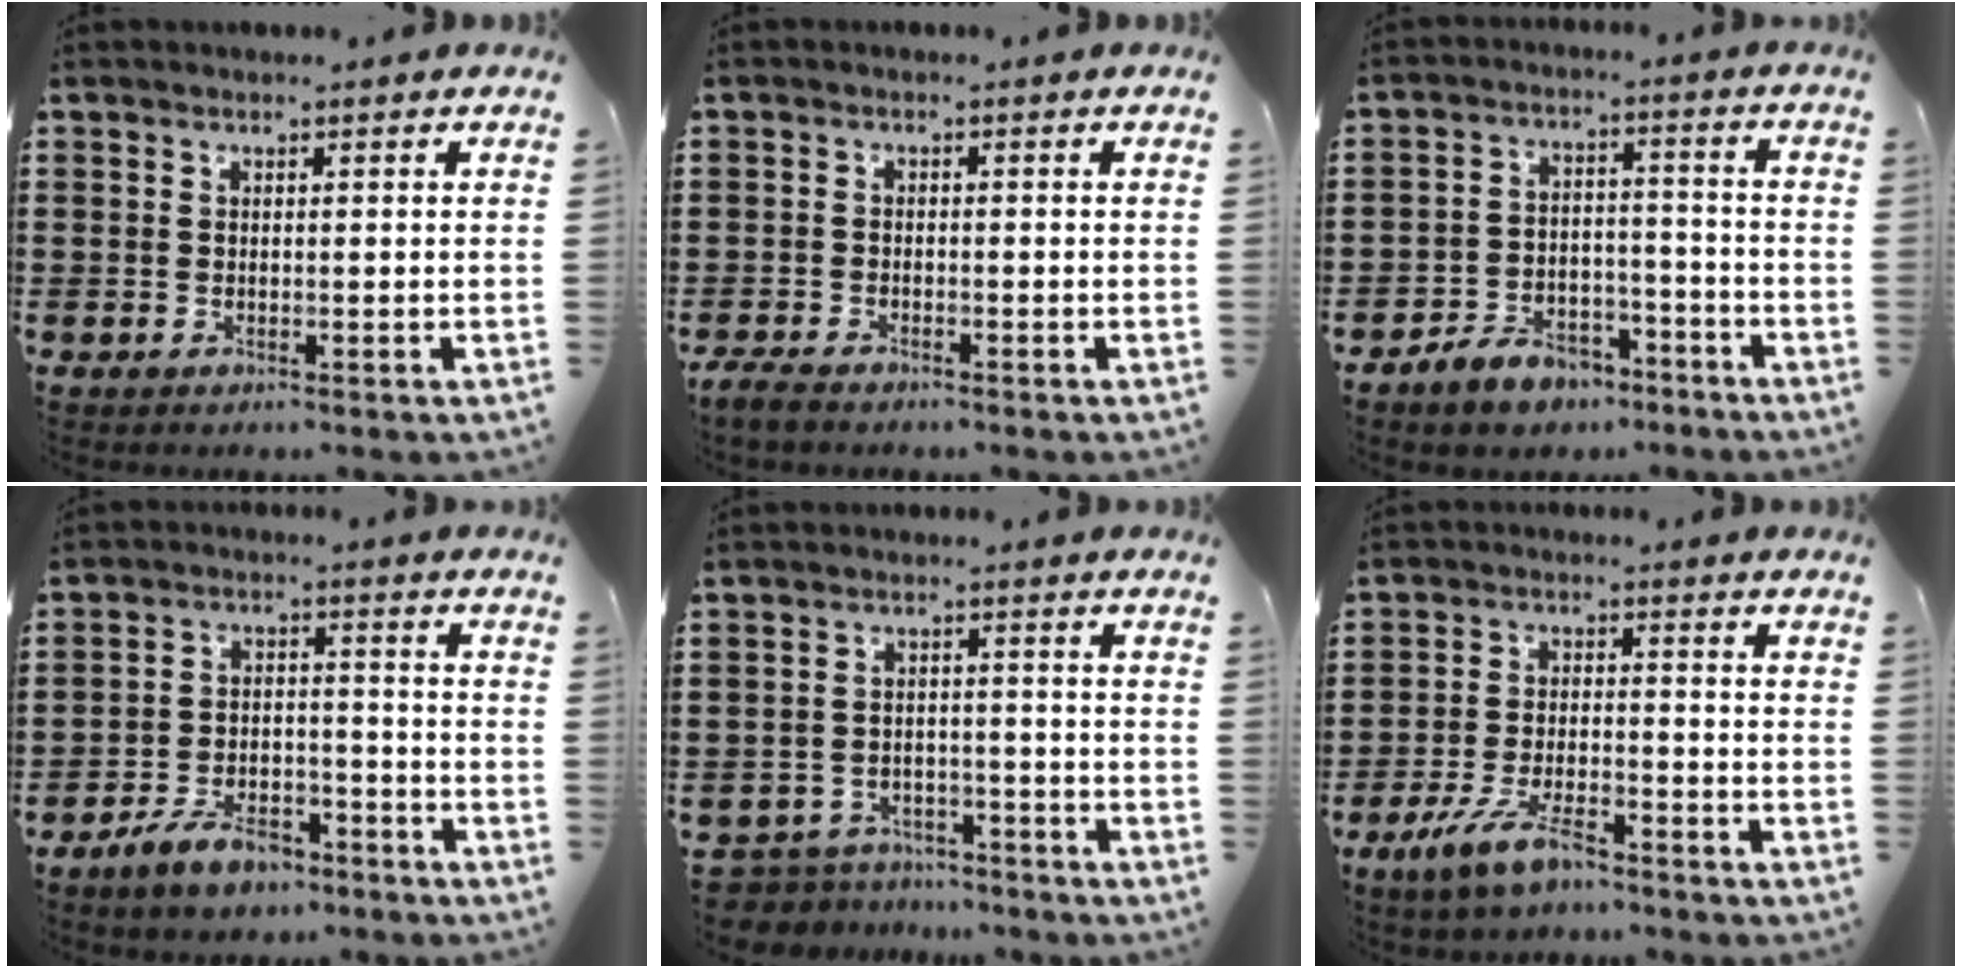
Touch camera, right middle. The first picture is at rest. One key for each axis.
{"total": 2.2, "fx": -1.9, "fy": 0.7, "fz": 0.8, "tx": -0.032, "ty": 0.000, "tz": -0.042}
{"total": 5.7, "fx": -5.1, "fy": 2.1, "fz": 1.2, "tx": -0.028, "ty": 0.018, "tz": -0.101}
{"total": 6.2, "fx": -5.2, "fy": 2.2, "fz": 2.5, "tx": -0.052, "ty": 0.014, "tz": -0.100}
{"total": 4.5, "fx": -4.4, "fy": 0.8, "fz": -0.3, "tx": -0.011, "ty": 0.003, "tz": -0.097}
{"total": 6.8, "fx": -5.0, "fy": 1.9, "fz": 4.1, "tx": -0.093, "ty": -0.003, "tz": -0.097}